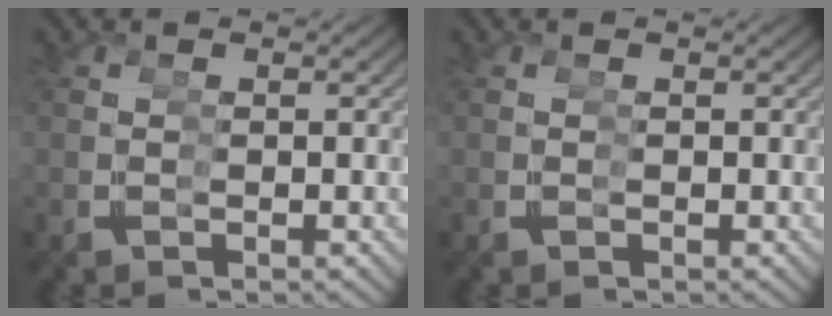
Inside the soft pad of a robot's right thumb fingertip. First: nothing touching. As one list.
[{"total": 0.0}]